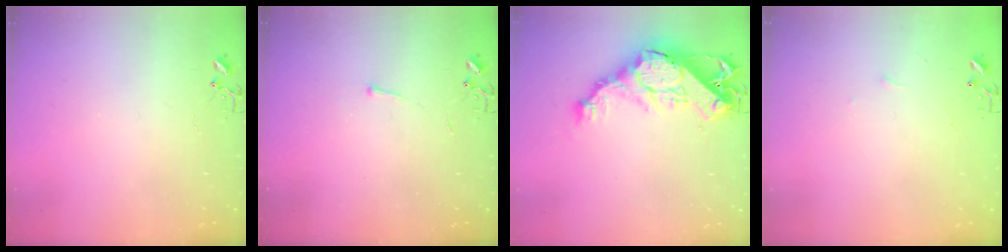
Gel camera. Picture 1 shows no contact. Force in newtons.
{"total": 2.9, "press": 2.9, "slide": 0.4}
{"total": 19.1, "press": 19.1, "slide": 1.5}
{"total": 3.6, "press": 3.6, "slide": 0.5}